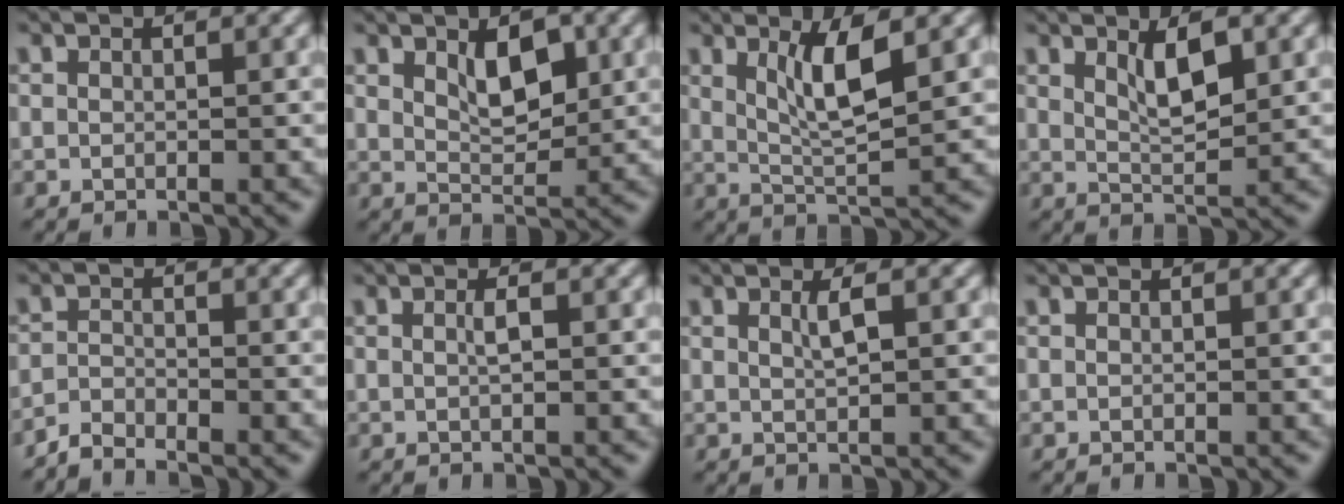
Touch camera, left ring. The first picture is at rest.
{"total": 3.5, "force": [1.3, 1.8, 2.8], "torque": [-0.047, -0.002, 0.024]}
{"total": 4.4, "force": [1.6, 1.0, 3.9], "torque": [-0.078, -0.008, 0.034]}
{"total": 3.2, "force": [1.4, 0.9, 2.7], "torque": [-0.047, -0.002, 0.027]}
{"total": 2.0, "force": [-2.0, 0.3, 0.4], "torque": [-0.009, 0.000, -0.047]}
{"total": 0.9, "force": [0.1, 0.2, 0.9], "torque": [-0.018, 0.003, 0.002]}
{"total": 1.4, "force": [0.6, 0.2, 1.3], "torque": [-0.024, 0.000, 0.009]}
{"total": 0.0}